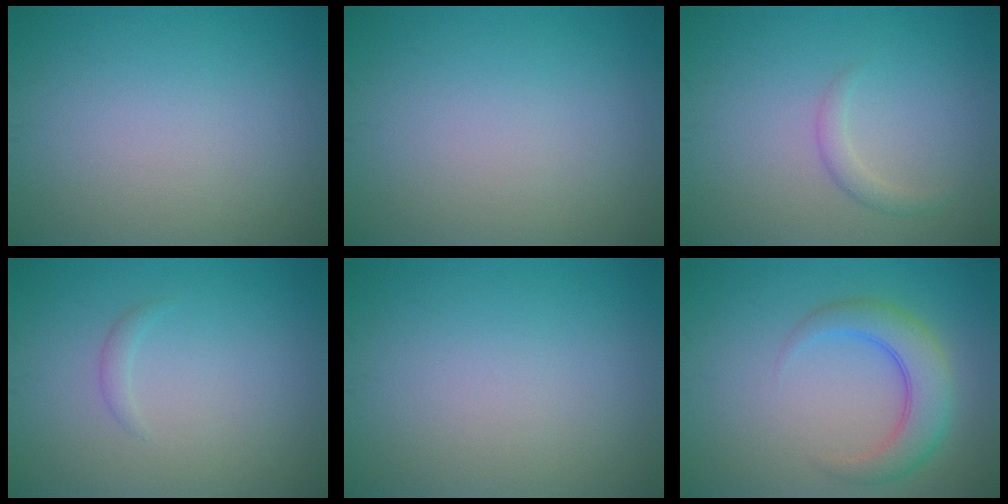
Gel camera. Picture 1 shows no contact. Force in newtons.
{"total": 0.0}
{"total": 1.3, "press": 1.3, "slide": 0.1}
{"total": 0.7, "press": 0.7, "slide": 0.1}
{"total": 0.0}
{"total": 4.3, "press": 4.3, "slide": 0.2}